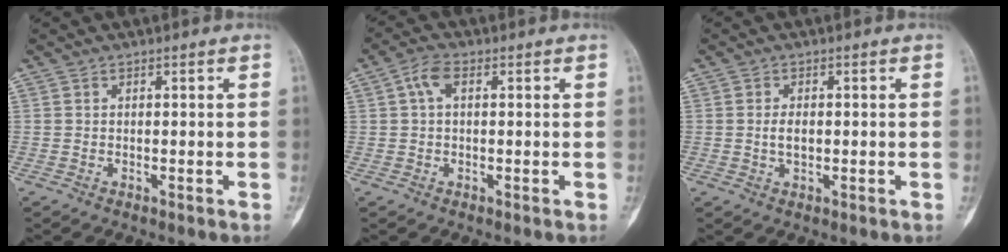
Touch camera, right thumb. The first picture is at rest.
{"total": 3.6, "force": [0.8, 1.9, 2.9], "torque": [-0.060, 0.012, 0.013]}
{"total": 2.5, "force": [-0.1, 1.4, 2.1], "torque": [-0.036, 0.001, -0.002]}